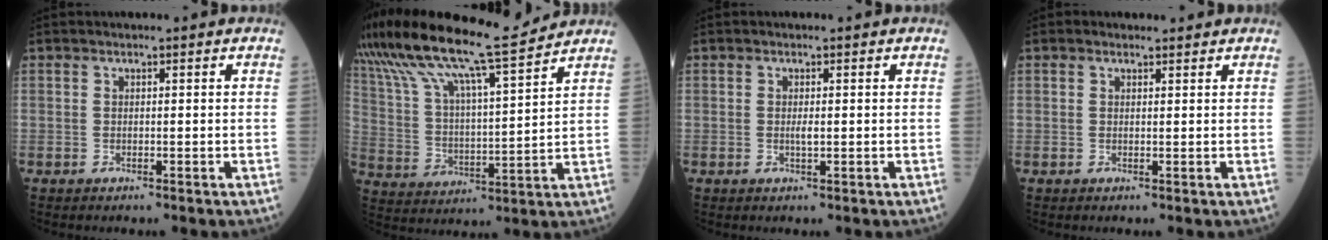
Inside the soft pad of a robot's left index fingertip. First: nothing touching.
{"total": 19.5, "force": [16.3, 1.1, 10.6], "torque": [-0.203, 0.020, 0.288]}
{"total": 1.1, "force": [0.1, 0.1, 1.0], "torque": [-0.022, -0.002, 0.001]}
{"total": 1.1, "force": [1.0, 0.4, 0.2], "torque": [-0.012, 0.007, 0.015]}